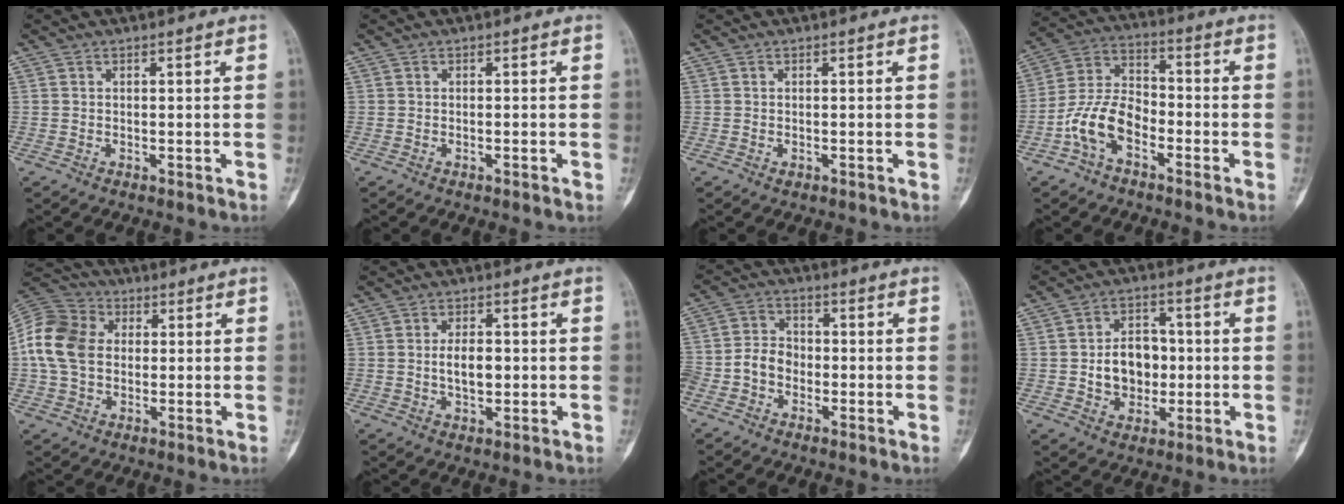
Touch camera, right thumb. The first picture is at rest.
{"total": 0.8, "force": [-0.4, 0.2, 0.7], "torque": [-0.015, 0.003, -0.003]}
{"total": 0.6, "force": [-0.3, 0.4, 0.4], "torque": [-0.005, 0.004, -0.001]}
{"total": 10.5, "force": [-4.6, 6.2, 7.1], "torque": [-0.135, 0.044, -0.094]}
{"total": 13.4, "force": [1.0, 10.3, 8.5], "torque": [-0.158, 0.024, 0.011]}
{"total": 5.0, "force": [-0.1, 2.7, 4.2], "torque": [-0.064, 0.000, -0.001]}
{"total": 9.2, "force": [-2.6, 7.3, 4.9], "torque": [-0.089, 0.031, -0.054]}
{"total": 9.8, "force": [-0.6, 7.6, 6.1], "torque": [-0.061, 0.017, -0.006]}